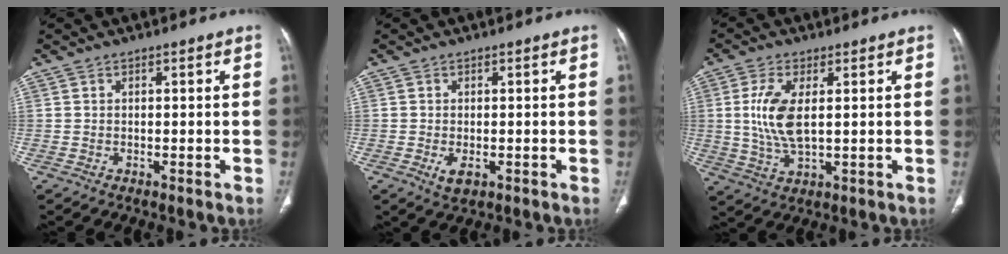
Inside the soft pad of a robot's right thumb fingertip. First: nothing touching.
{"total": 2.6, "force": [-0.7, 1.5, 2.0], "torque": [-0.039, -0.005, -0.008]}
{"total": 8.8, "force": [1.2, 3.7, 7.8], "torque": [-0.176, -0.010, 0.028]}